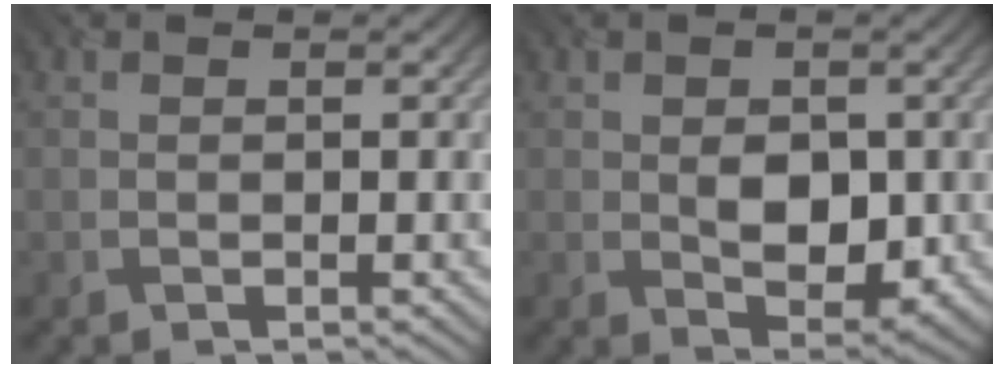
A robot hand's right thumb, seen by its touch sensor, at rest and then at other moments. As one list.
[{"total": 4.8, "force": [-0.1, 3.1, 3.6], "torque": [-0.061, -0.009, 0.005]}]